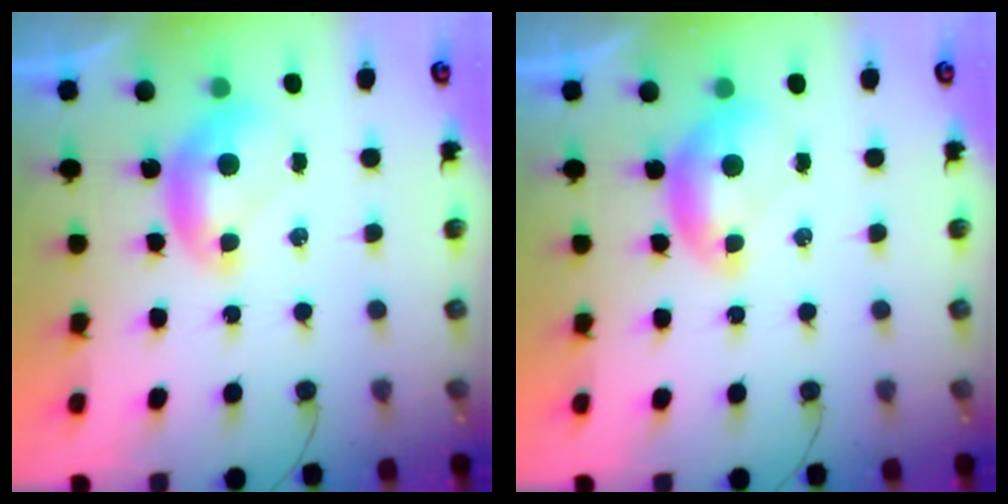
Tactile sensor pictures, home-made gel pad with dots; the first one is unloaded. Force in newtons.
{"total": 0.0}